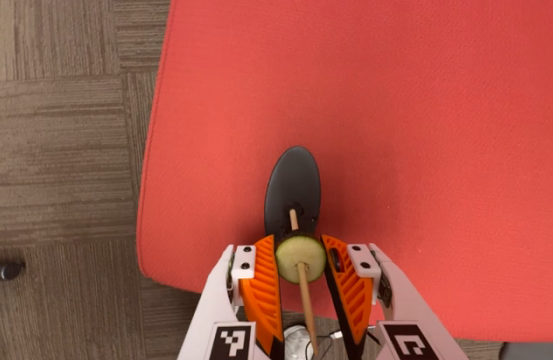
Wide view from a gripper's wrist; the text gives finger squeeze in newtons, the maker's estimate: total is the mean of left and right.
{"total": 7.7, "left": 7.5, "right": 8.0}